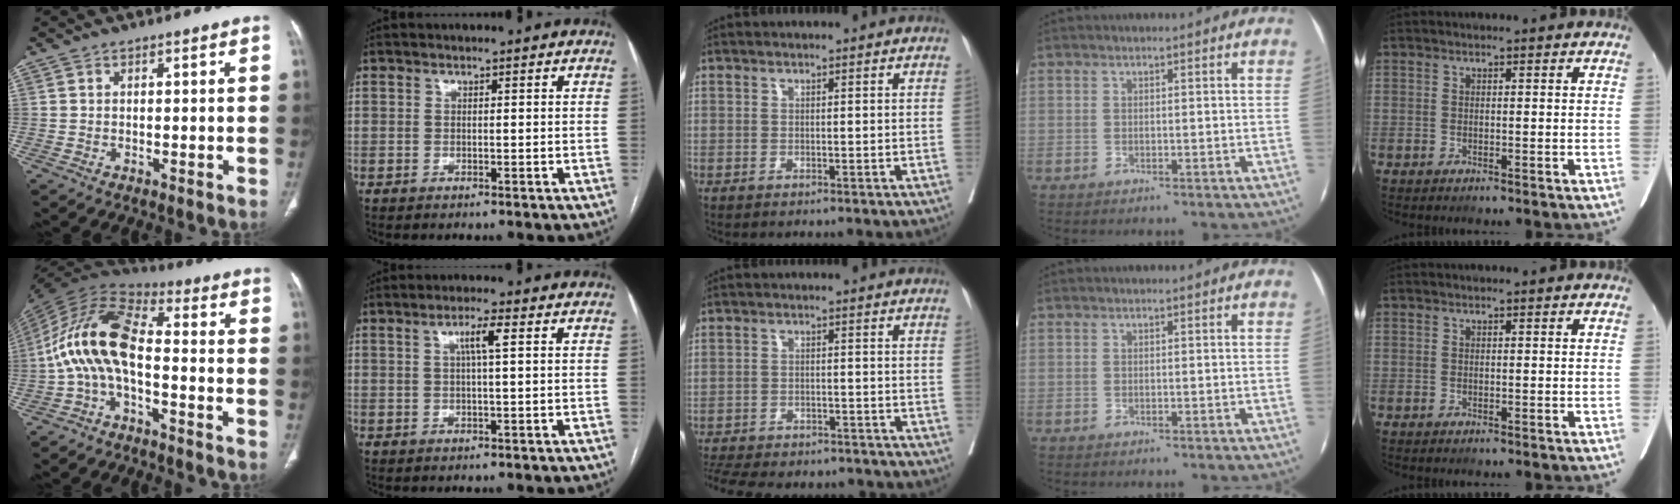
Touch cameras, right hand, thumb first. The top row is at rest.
{"thumb": {"total": 13.6, "force": [-2.8, 6.5, 11.6], "torque": [-0.225, 0.064, -0.066]}, "index": {"total": 3.4, "force": [0.9, -0.1, 3.2], "torque": [-0.058, 0.005, 0.016]}, "middle": {"total": 16.7, "force": [-14.7, 5.4, 5.9], "torque": [-0.155, -0.008, -0.198]}}